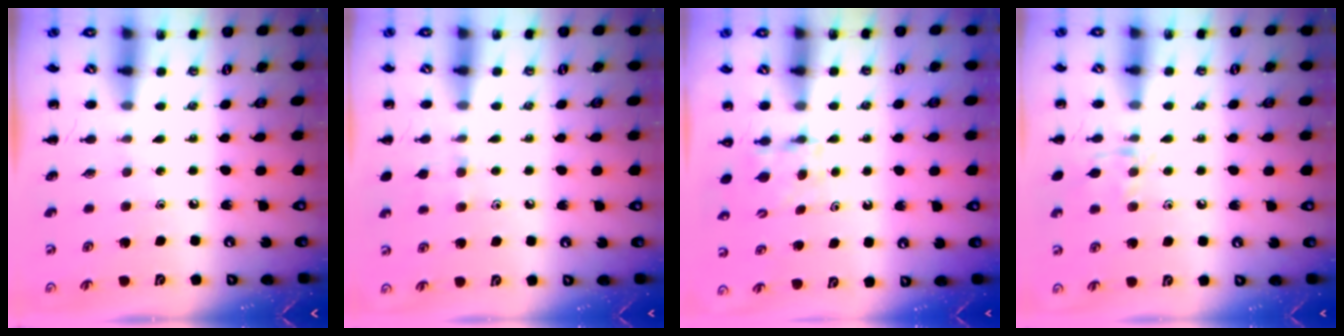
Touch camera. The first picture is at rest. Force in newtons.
{"total": 7.8, "press": 7.5, "slide": 2.1}
{"total": 3.7, "press": 3.6, "slide": 0.7}
{"total": 8.3, "press": 8.2, "slide": 1.2}